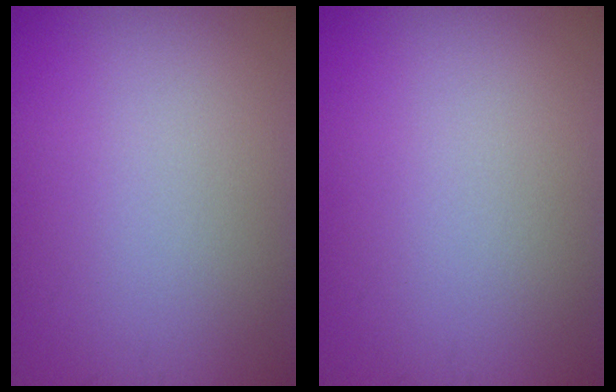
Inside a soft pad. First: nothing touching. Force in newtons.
{"total": 0.0}